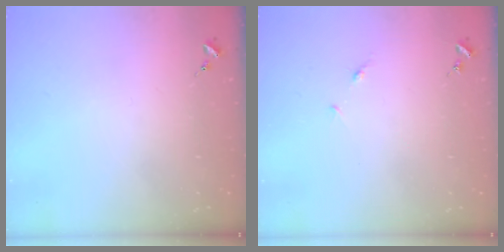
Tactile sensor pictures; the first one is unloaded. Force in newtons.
{"total": 3.4, "press": 3.4, "slide": 0.4}